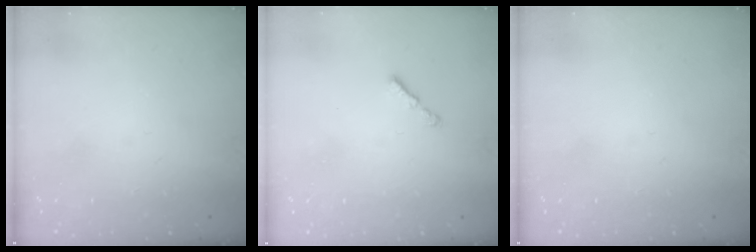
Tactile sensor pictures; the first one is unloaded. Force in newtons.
{"total": 1.0, "press": 0.9, "slide": 0.5}
{"total": 0.0}